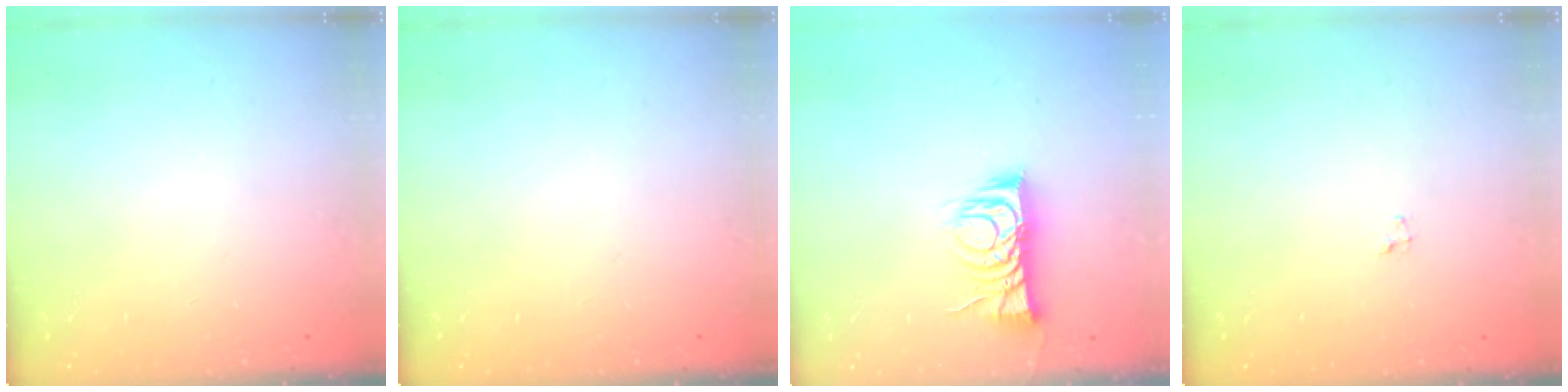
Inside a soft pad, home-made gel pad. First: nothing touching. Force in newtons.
{"total": 0.0}
{"total": 9.2, "press": 9.2, "slide": 0.3}
{"total": 1.2, "press": 1.2, "slide": 0.1}